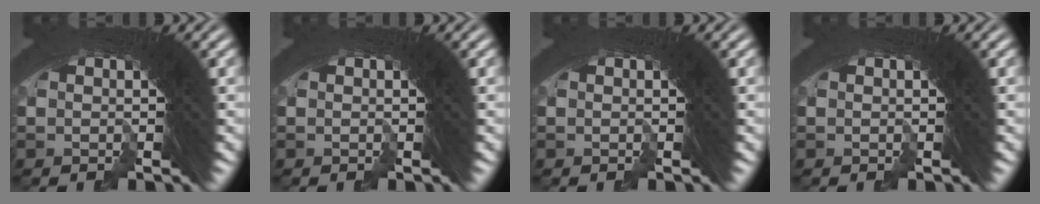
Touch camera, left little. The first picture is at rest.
{"total": 0.0}
{"total": 0.0}
{"total": 0.0}